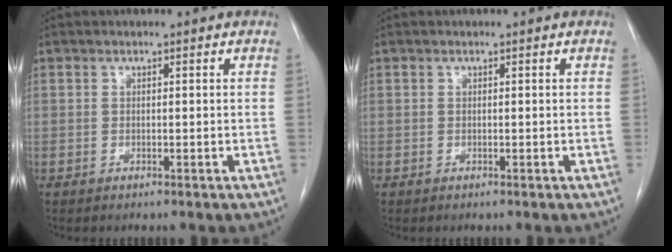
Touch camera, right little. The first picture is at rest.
{"total": 0.0}